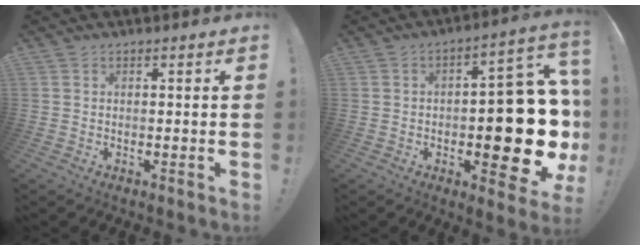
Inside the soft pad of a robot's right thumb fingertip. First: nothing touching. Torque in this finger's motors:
{"motor_torque": [2.00, 3.01, 1.43, -1.11, 0.42]}